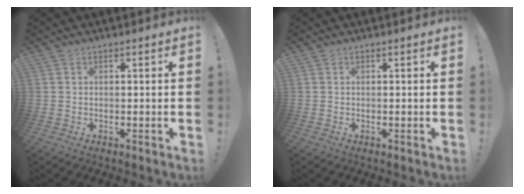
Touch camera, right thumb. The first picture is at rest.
{"total": 0.0}